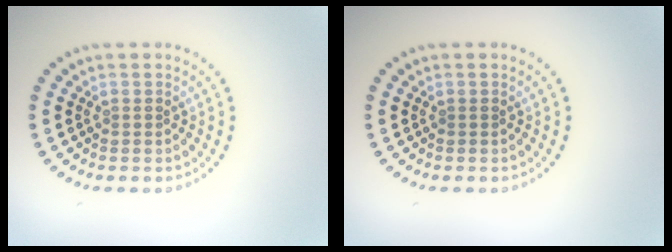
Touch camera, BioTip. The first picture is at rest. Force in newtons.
{"total": 0.0}